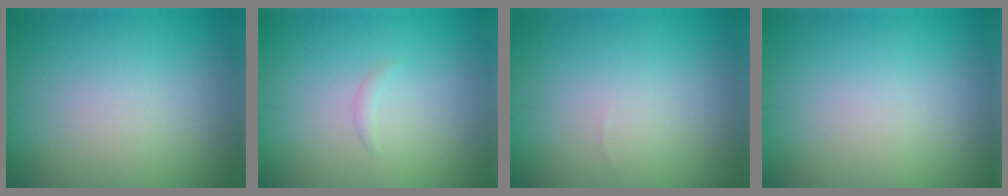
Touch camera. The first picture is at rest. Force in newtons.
{"total": 0.5, "press": 0.5, "slide": 0.1}
{"total": 0.0}
{"total": 0.0}